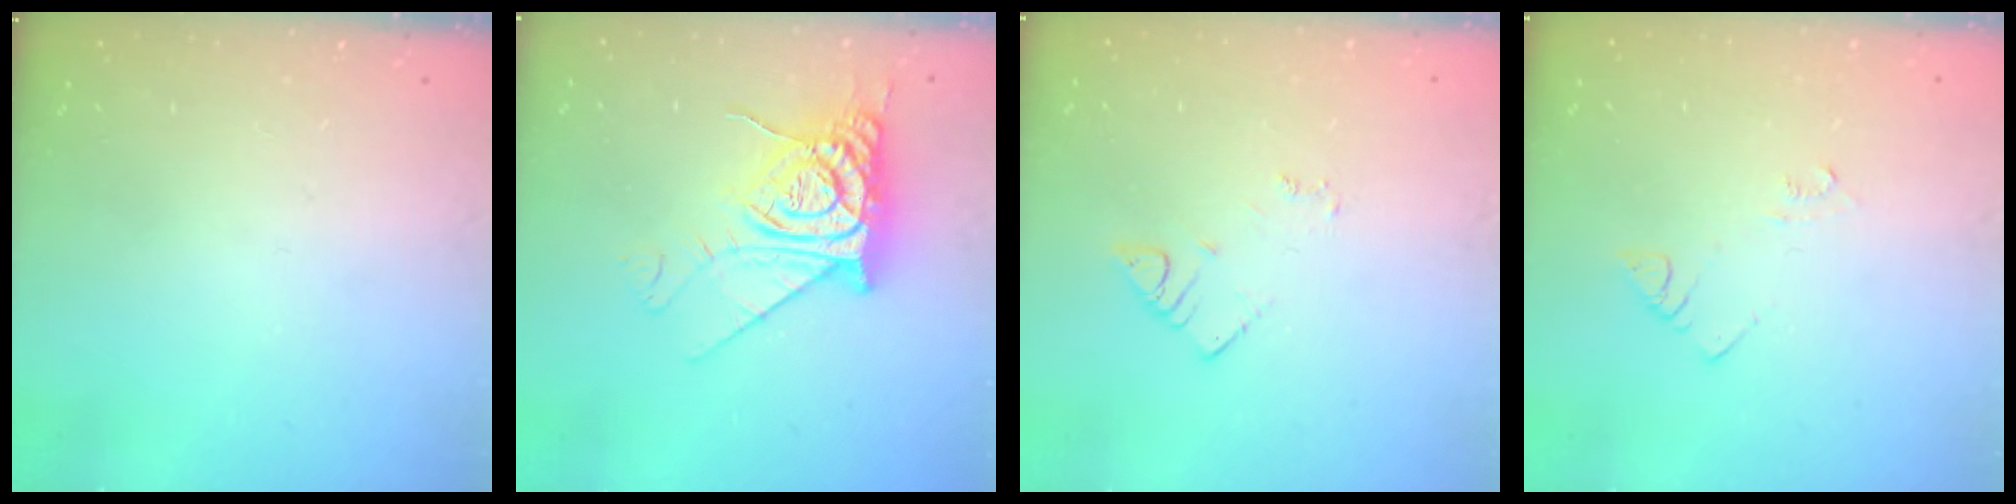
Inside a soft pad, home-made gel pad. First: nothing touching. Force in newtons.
{"total": 14.4, "press": 14.4, "slide": 1.3}
{"total": 2.9, "press": 2.9, "slide": 0.3}
{"total": 4.1, "press": 4.1, "slide": 0.4}